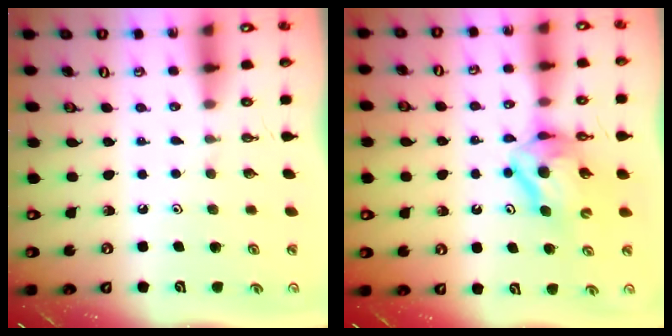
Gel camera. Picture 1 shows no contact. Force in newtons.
{"total": 9.0, "press": 9.0, "slide": 0.9}